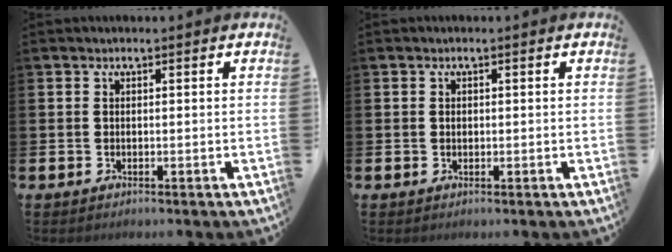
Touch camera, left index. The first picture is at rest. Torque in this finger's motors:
{"motor_torque": [0.16, -0.06, -0.02, 0.01]}